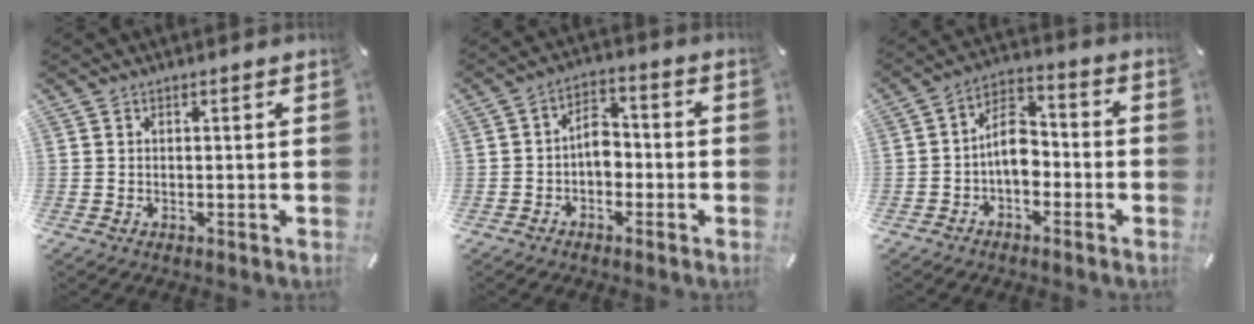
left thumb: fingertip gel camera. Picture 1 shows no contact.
{"total": 6.4, "force": [-1.8, 4.4, 4.4], "torque": [-0.067, 0.019, -0.032]}
{"total": 9.2, "force": [-2.1, 6.1, 6.6], "torque": [-0.123, 0.014, -0.039]}